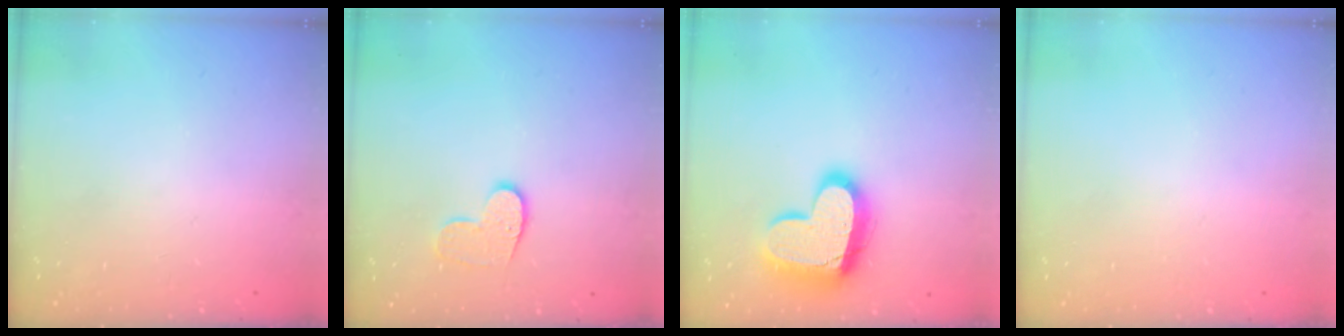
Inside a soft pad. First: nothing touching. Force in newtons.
{"total": 8.2, "press": 8.2, "slide": 0.2}
{"total": 18.2, "press": 18.2, "slide": 1.4}
{"total": 0.6, "press": 0.6, "slide": 0.2}